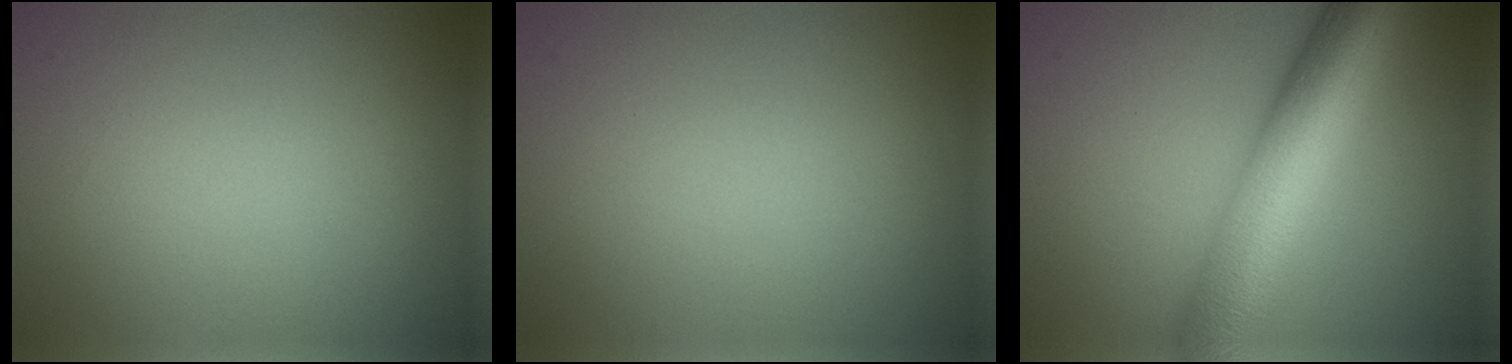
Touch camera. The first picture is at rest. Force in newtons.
{"total": 0.0}
{"total": 11.2, "press": 11.2, "slide": 0.2}